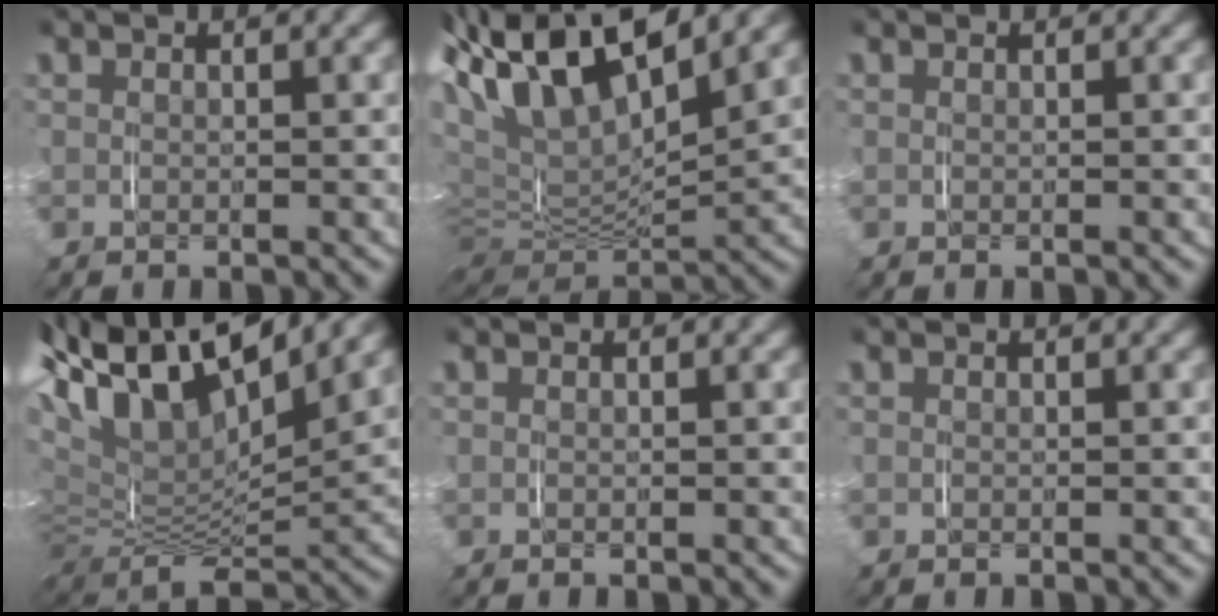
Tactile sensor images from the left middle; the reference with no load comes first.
{"total": 13.7, "force": [5.7, 8.2, 9.5], "torque": [-0.210, 0.013, 0.080]}
{"total": 0.0}
{"total": 17.0, "force": [6.3, 11.1, 11.3], "torque": [-0.247, 0.016, 0.079]}
{"total": 0.0}
{"total": 0.0}